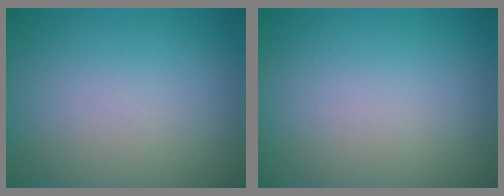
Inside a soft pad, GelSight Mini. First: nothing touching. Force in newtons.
{"total": 0.0}